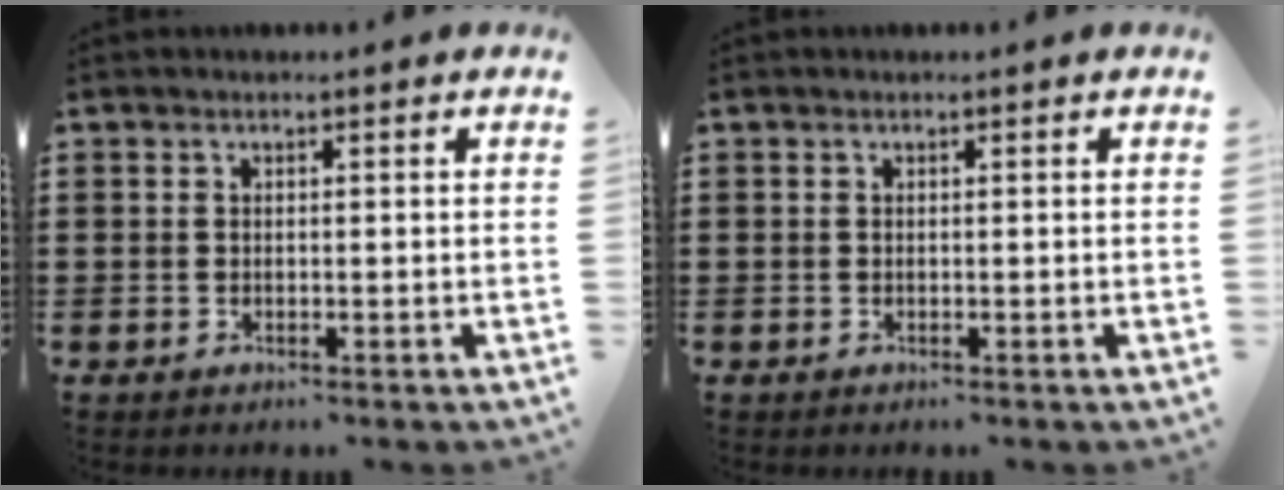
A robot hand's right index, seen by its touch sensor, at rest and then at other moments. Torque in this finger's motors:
{"motor_torque": [0.23, -0.22, 0.01, 0.00]}